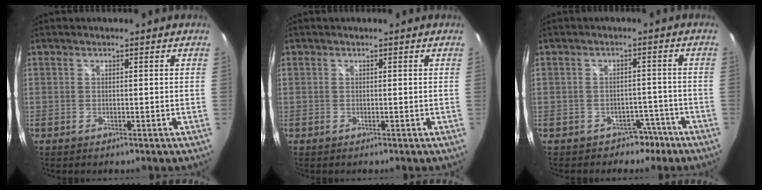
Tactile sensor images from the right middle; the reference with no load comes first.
{"total": 0.0}
{"total": 4.1, "force": [-2.8, 2.9, 0.7], "torque": [-0.010, 0.017, -0.031]}